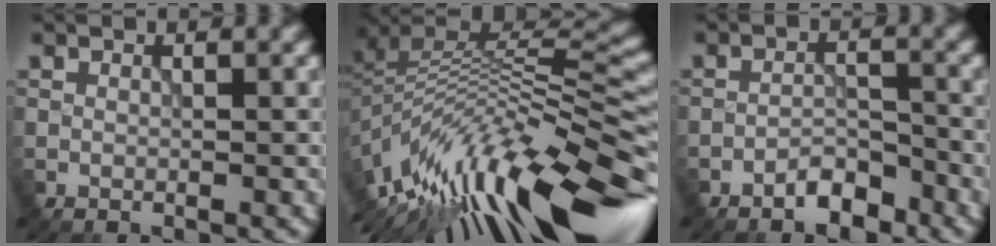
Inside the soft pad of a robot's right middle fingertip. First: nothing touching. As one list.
[{"total": 13.8, "force": [-5.7, 5.3, 11.4], "torque": [-0.218, 0.009, -0.090]}, {"total": 2.8, "force": [-2.2, 1.0, 1.4], "torque": [-0.017, 0.010, -0.041]}]